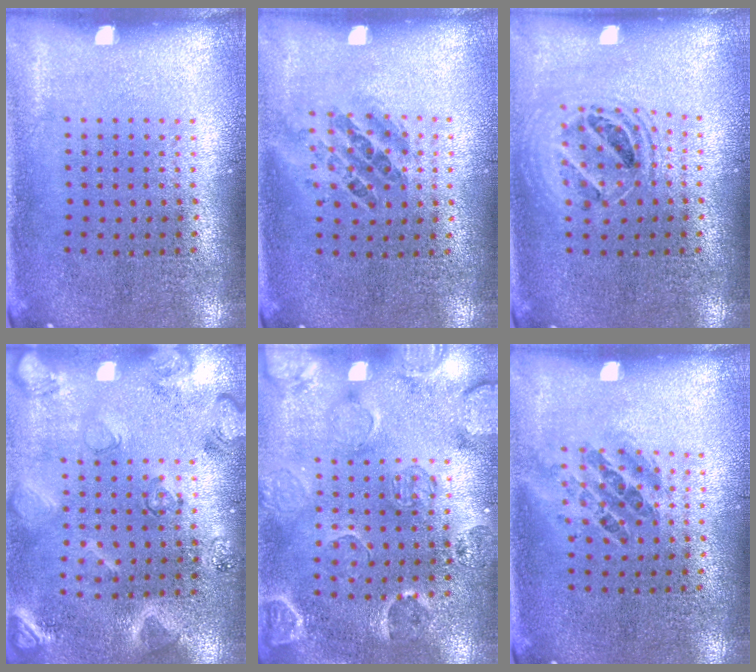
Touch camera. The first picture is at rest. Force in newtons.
{"total": 0.8, "press": 0.7, "slide": 0.4}
{"total": 1.5, "press": 1.3, "slide": 0.7}
{"total": 2.3, "press": 2.3, "slide": 0.3}
{"total": 2.5, "press": 2.0, "slide": 1.5}
{"total": 0.9, "press": 0.9, "slide": 0.4}